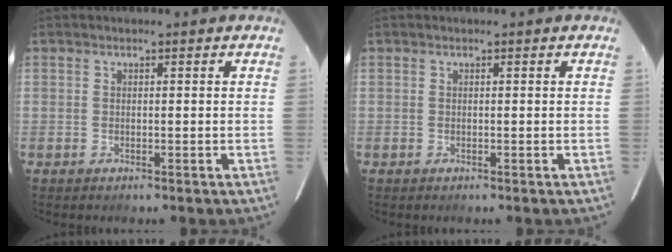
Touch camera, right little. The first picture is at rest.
{"total": 0.0}